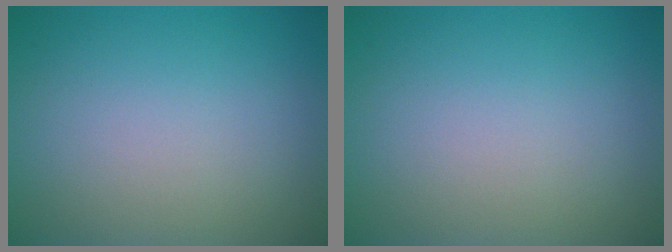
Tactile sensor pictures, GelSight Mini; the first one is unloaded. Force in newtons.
{"total": 0.0}